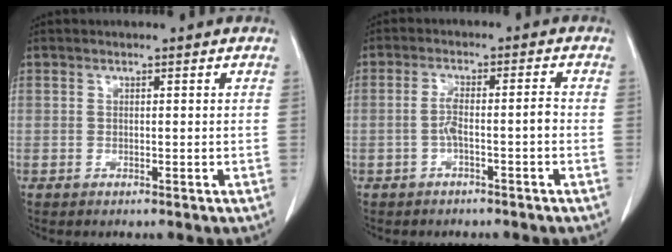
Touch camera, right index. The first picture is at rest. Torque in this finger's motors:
{"motor_torque": [0.32, -0.23, 0.07, 0.07]}